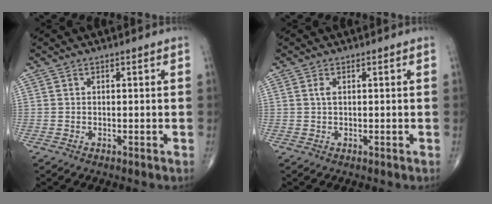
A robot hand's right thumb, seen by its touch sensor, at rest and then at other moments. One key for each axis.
{"total": 1.1, "fx": 0.3, "fy": 0.4, "fz": 1.0, "tx": -0.025, "ty": 0.005, "tz": 0.008}